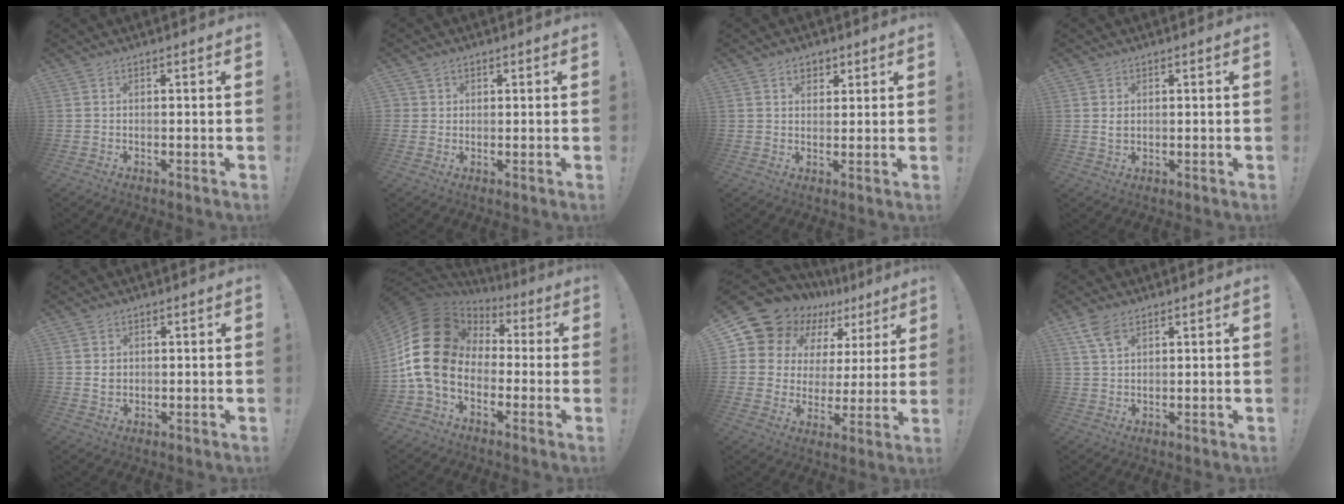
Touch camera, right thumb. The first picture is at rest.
{"total": 1.9, "force": [0.9, 1.7, 0.3], "torque": [-0.008, -0.001, 0.017]}
{"total": 3.8, "force": [2.1, 2.8, 1.6], "torque": [-0.022, 0.000, 0.037]}
{"total": 1.9, "force": [0.7, 1.4, 1.1], "torque": [-0.023, 0.002, 0.014]}
{"total": 2.2, "force": [0.7, 1.9, 0.8], "torque": [-0.010, 0.000, 0.013]}
{"total": 20.0, "force": [0.4, 14.6, 13.7], "torque": [-0.265, 0.009, 0.022]}
{"total": 14.2, "force": [11.5, 7.5, 3.8], "torque": [-0.078, -0.093, 0.223]}
{"total": 5.7, "force": [3.4, 2.9, 3.5], "torque": [-0.070, -0.010, 0.067]}